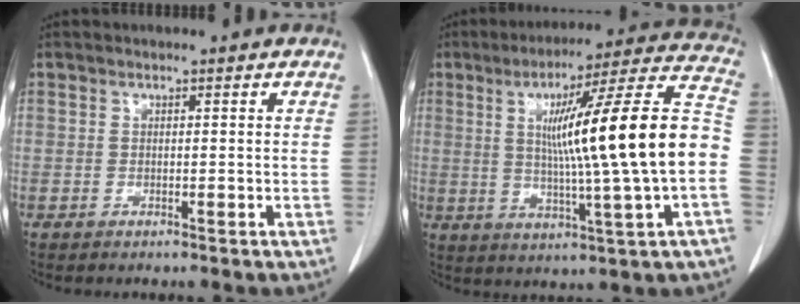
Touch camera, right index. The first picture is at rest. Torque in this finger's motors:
{"motor_torque": [1.72, -0.41, 0.80, 0.21]}